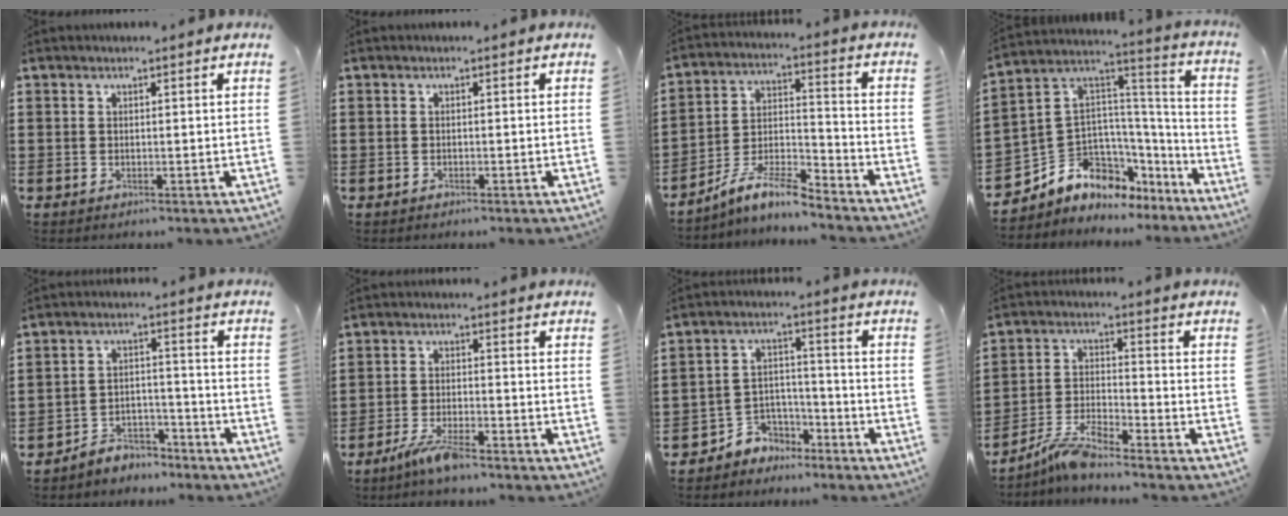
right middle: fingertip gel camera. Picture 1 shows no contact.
{"total": 0.6, "force": [-0.6, 0.2, 0.1], "torque": [-0.002, 0.001, -0.013]}
{"total": 8.6, "force": [-7.6, 1.2, 4.0], "torque": [-0.080, 0.012, -0.148]}
{"total": 6.4, "force": [-3.4, 5.4, 0.6], "torque": [-0.051, -0.026, -0.064]}
{"total": 4.6, "force": [-4.4, 1.2, -0.1], "torque": [-0.003, 0.009, -0.093]}
{"total": 4.9, "force": [-4.0, 0.2, 2.9], "torque": [-0.072, -0.012, -0.078]}
{"total": 4.8, "force": [-4.2, 2.4, -0.2], "torque": [-0.007, 0.009, -0.088]}
{"total": 6.3, "force": [-5.5, 0.4, 2.9], "torque": [-0.072, -0.007, -0.110]}